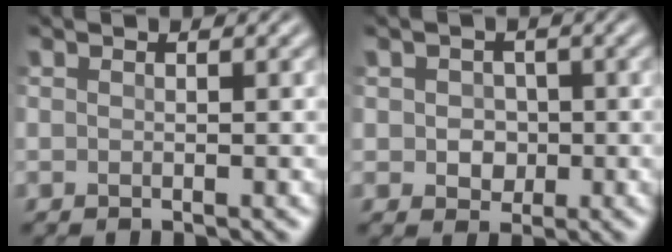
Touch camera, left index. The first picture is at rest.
{"total": 2.3, "force": [0.0, 2.0, 1.2], "torque": [-0.016, -0.002, -0.003]}